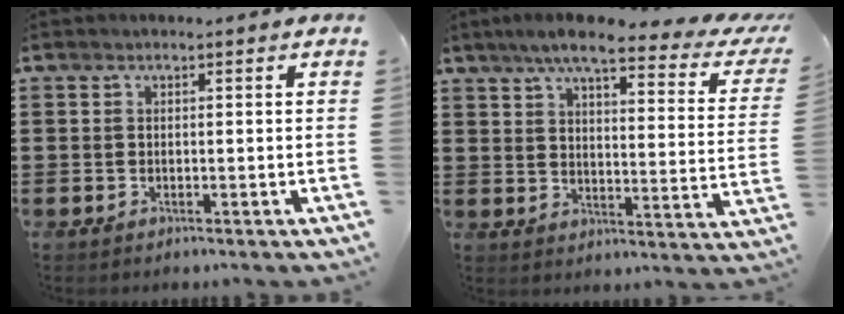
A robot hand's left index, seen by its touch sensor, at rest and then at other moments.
{"total": 8.1, "force": [6.1, 0.7, 5.2], "torque": [-0.105, -0.031, 0.099]}